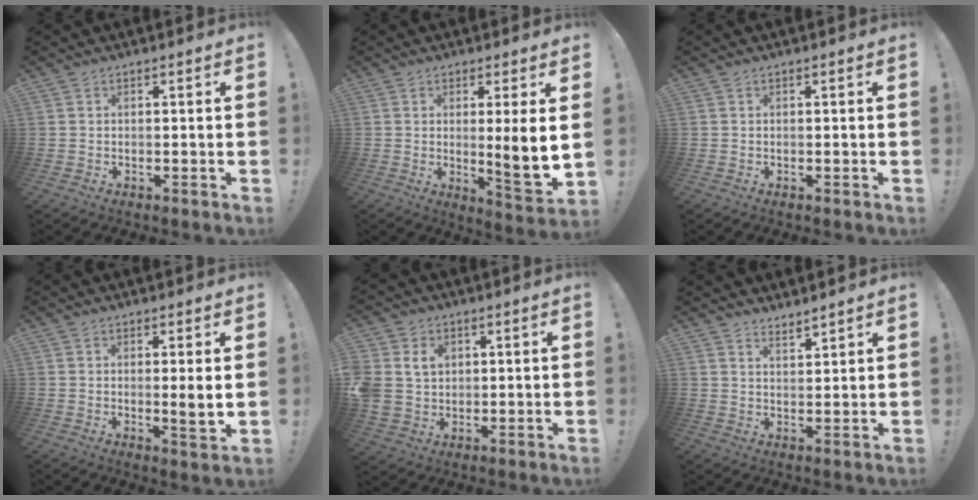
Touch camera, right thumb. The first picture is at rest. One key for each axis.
{"total": 8.9, "fx": 1.6, "fy": 0.1, "fz": 8.7, "tx": -0.114, "ty": -0.029, "tz": 0.022}
{"total": 0.0}
{"total": 4.1, "fx": 0.8, "fy": -0.3, "fz": 4.0, "tx": -0.057, "ty": -0.014, "tz": 0.009}
{"total": 9.5, "fx": 3.2, "fy": 7.9, "fz": 4.0, "tx": -0.077, "ty": -0.010, "tz": 0.064}
{"total": 3.4, "fx": 3.3, "fy": 0.6, "fz": 0.7, "tx": 0.001, "ty": -0.030, "tz": 0.058}